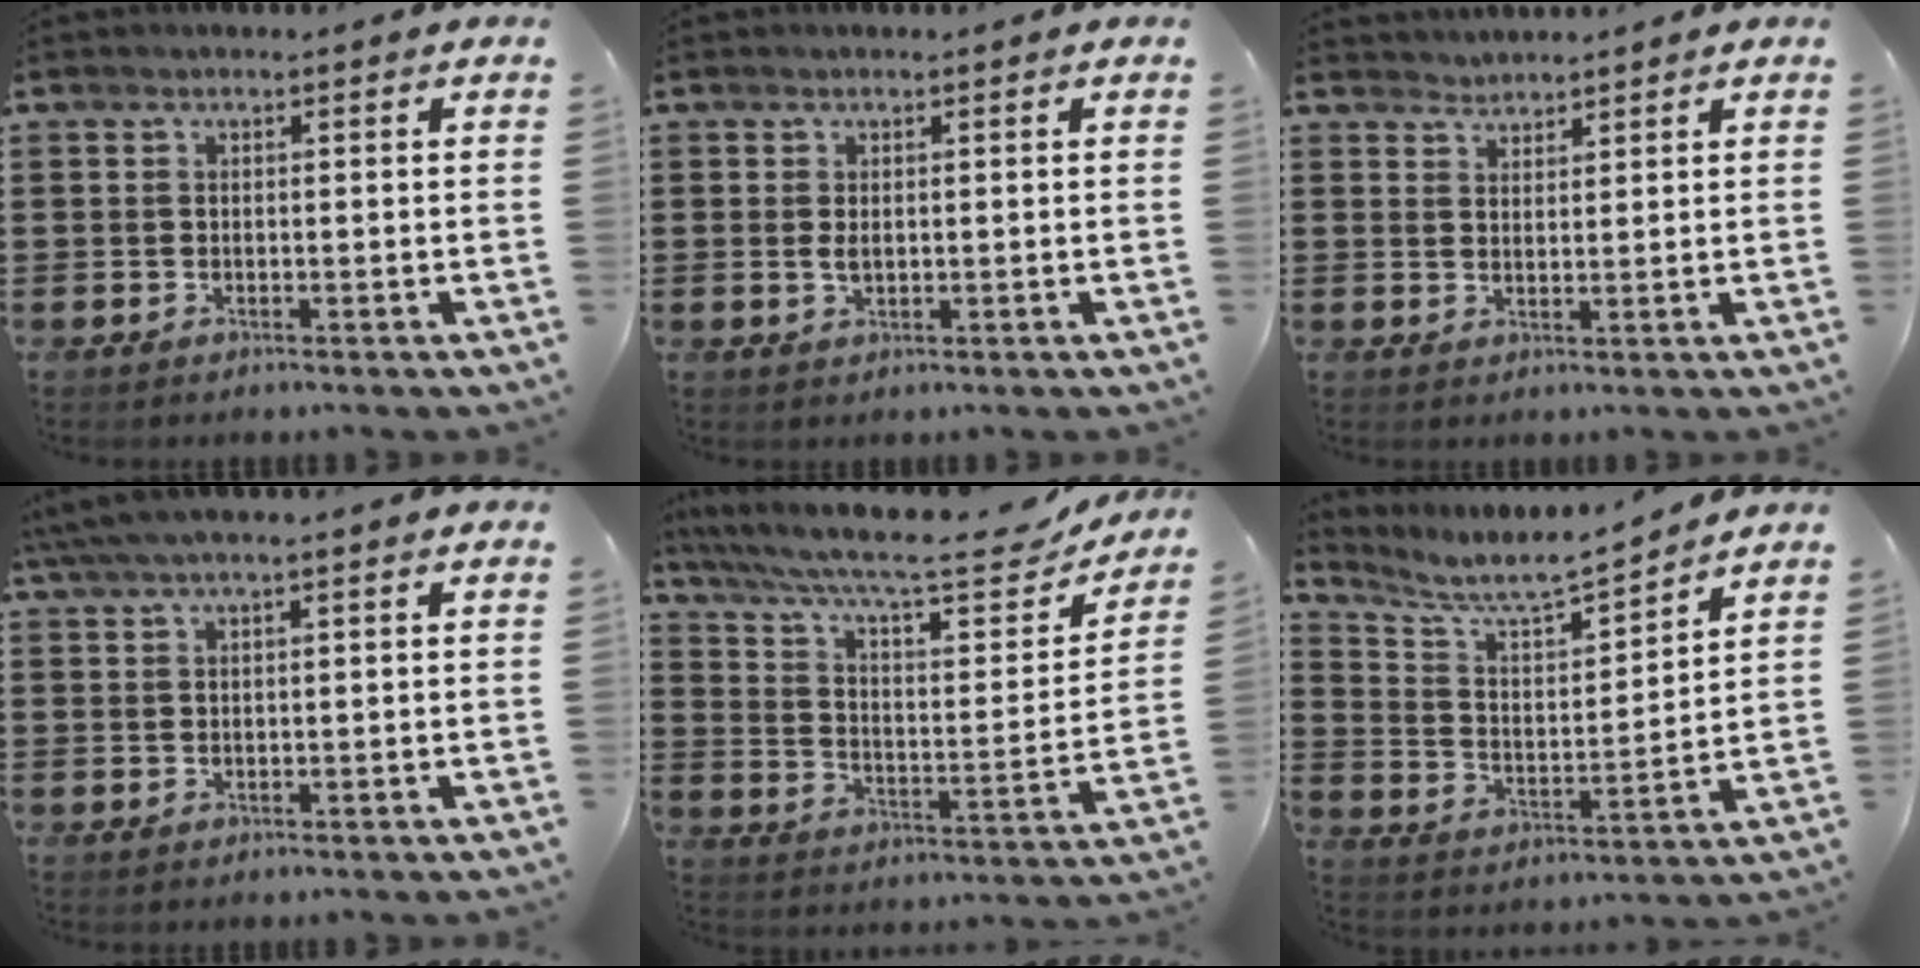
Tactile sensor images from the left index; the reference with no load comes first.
{"total": 1.5, "force": [0.2, 0.7, 1.3], "torque": [-0.035, 0.000, 0.002]}
{"total": 1.9, "force": [1.9, 0.1, -0.6], "torque": [0.006, 0.000, 0.038]}
{"total": 2.7, "force": [1.6, 0.1, 2.1], "torque": [-0.043, 0.002, 0.030]}
{"total": 10.8, "force": [8.7, 1.5, 6.2], "torque": [-0.137, -0.054, 0.141]}
{"total": 6.6, "force": [6.0, 0.5, 2.7], "torque": [-0.080, -0.045, 0.096]}